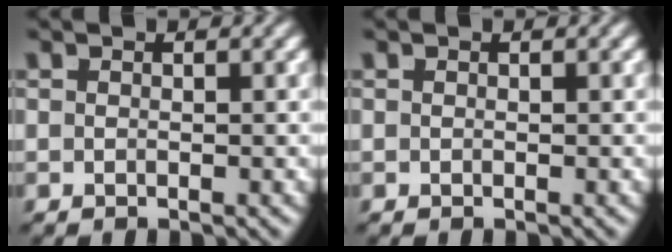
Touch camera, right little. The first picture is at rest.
{"total": 0.0}